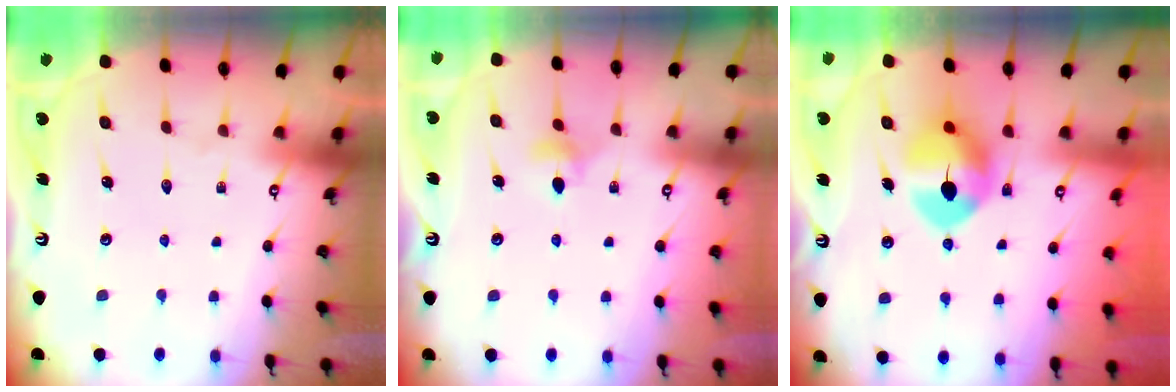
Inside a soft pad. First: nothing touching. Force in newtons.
{"total": 4.9, "press": 4.8, "slide": 0.9}
{"total": 10.5, "press": 10.4, "slide": 1.0}